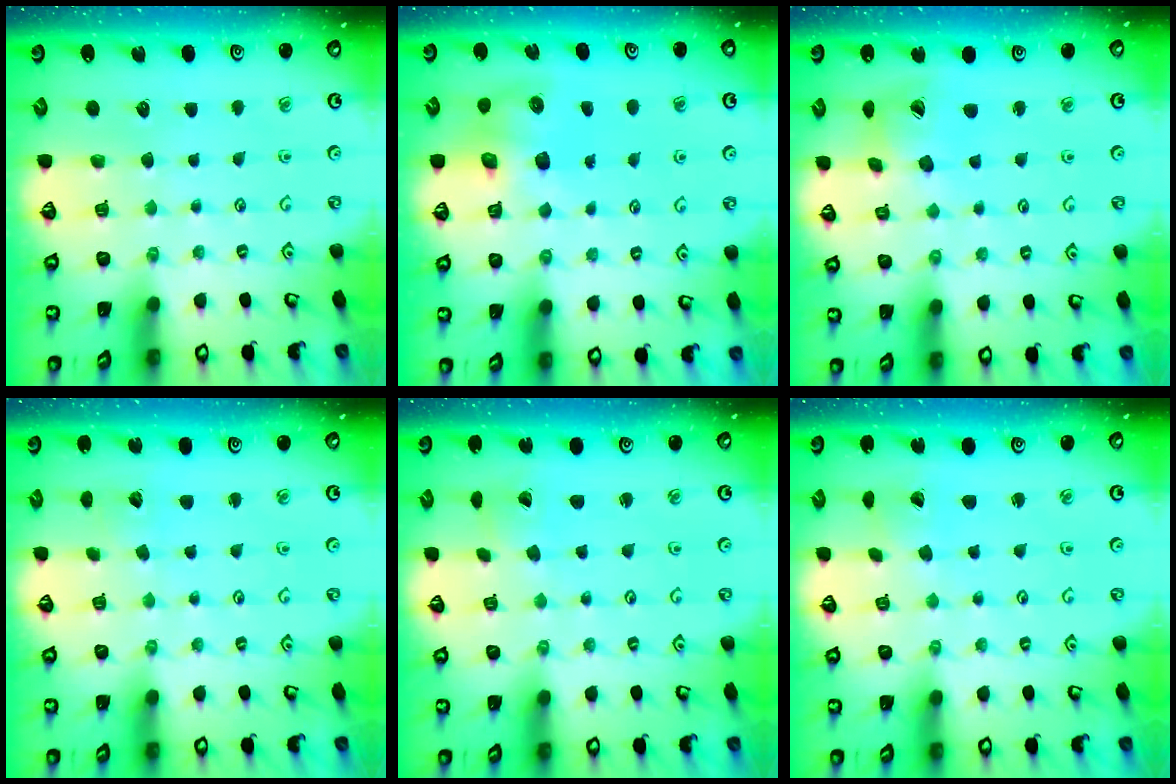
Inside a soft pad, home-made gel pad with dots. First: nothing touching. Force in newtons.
{"total": 8.3, "press": 8.2, "slide": 0.9}
{"total": 10.7, "press": 10.6, "slide": 1.2}
{"total": 3.6, "press": 3.6, "slide": 0.3}
{"total": 2.3, "press": 2.3, "slide": 0.2}
{"total": 1.6, "press": 1.5, "slide": 0.4}